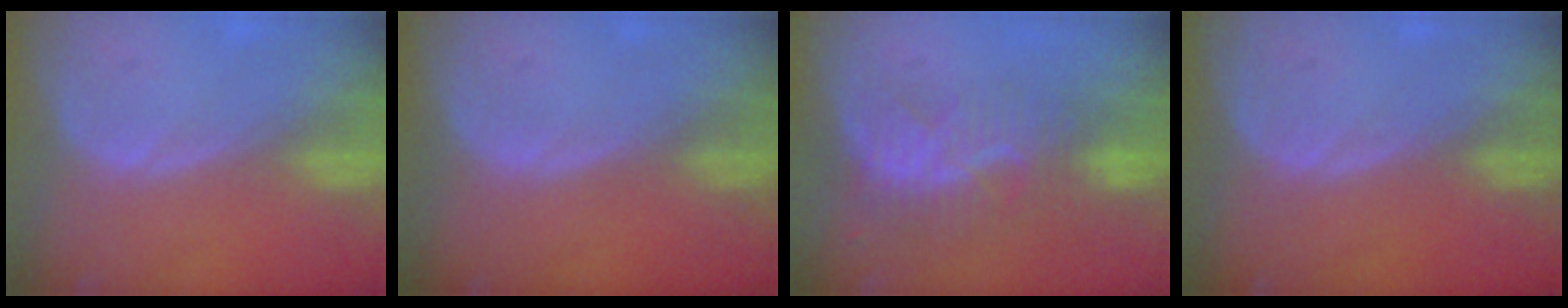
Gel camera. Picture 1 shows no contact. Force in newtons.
{"total": 0.0}
{"total": 8.5, "press": 7.7, "slide": 3.5}
{"total": 0.0}